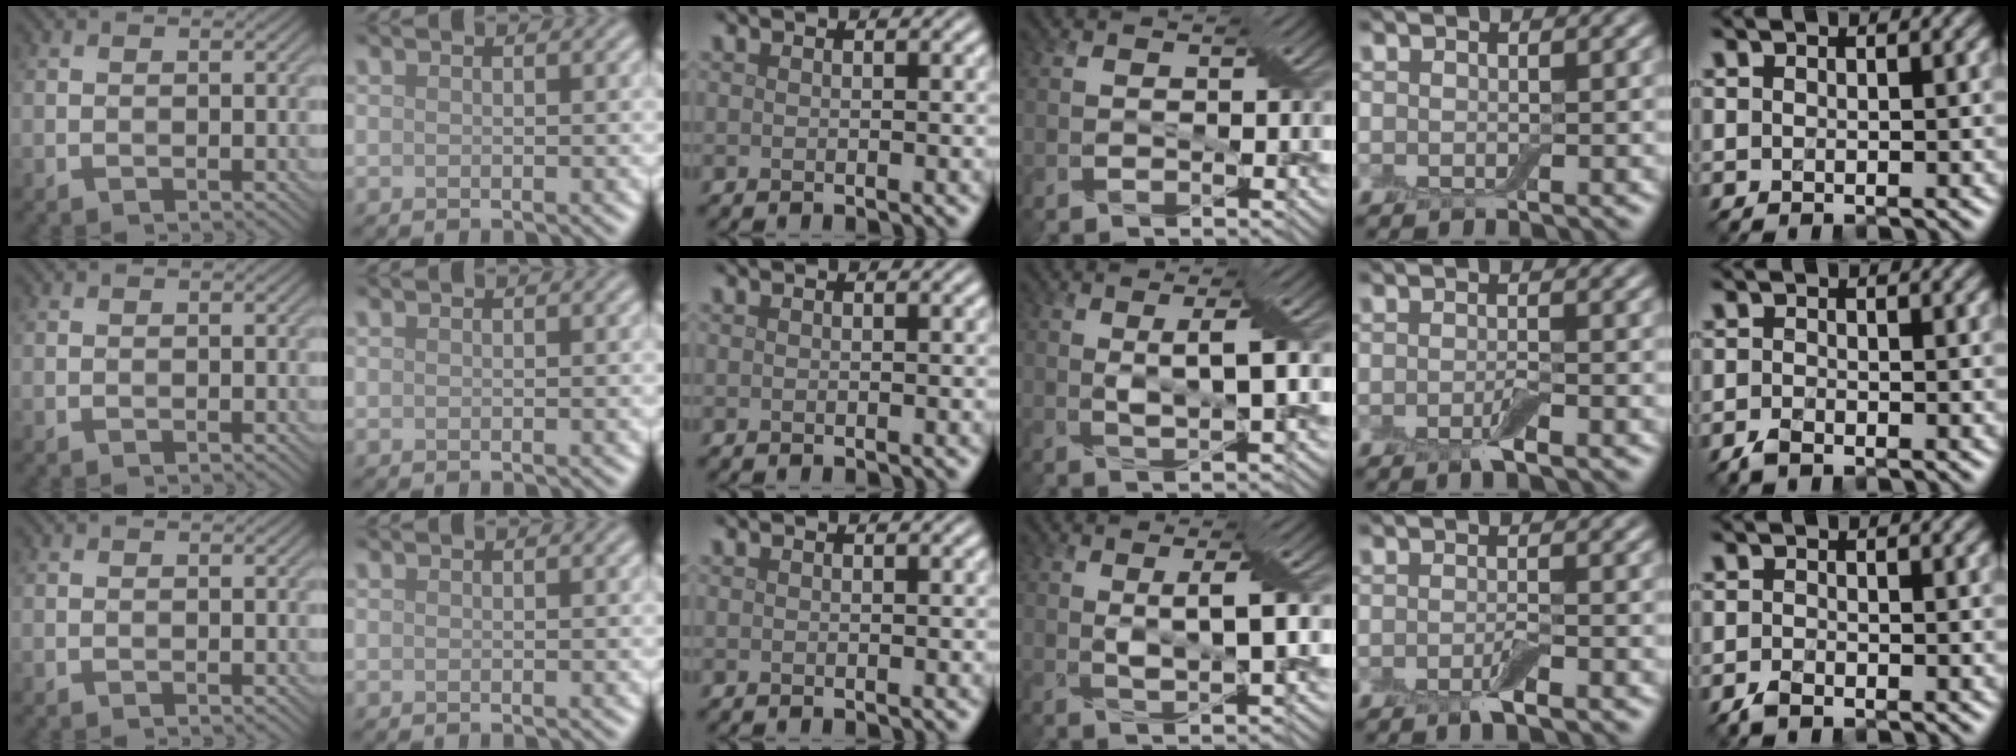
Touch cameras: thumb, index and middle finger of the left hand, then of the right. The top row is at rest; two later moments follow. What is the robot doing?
{"motion": "squeeze", "object": "air blower"}